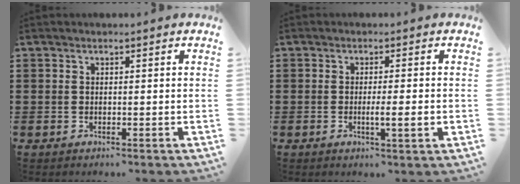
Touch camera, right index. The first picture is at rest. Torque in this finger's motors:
{"motor_torque": [1.39, -0.16, 0.13, 0.11]}